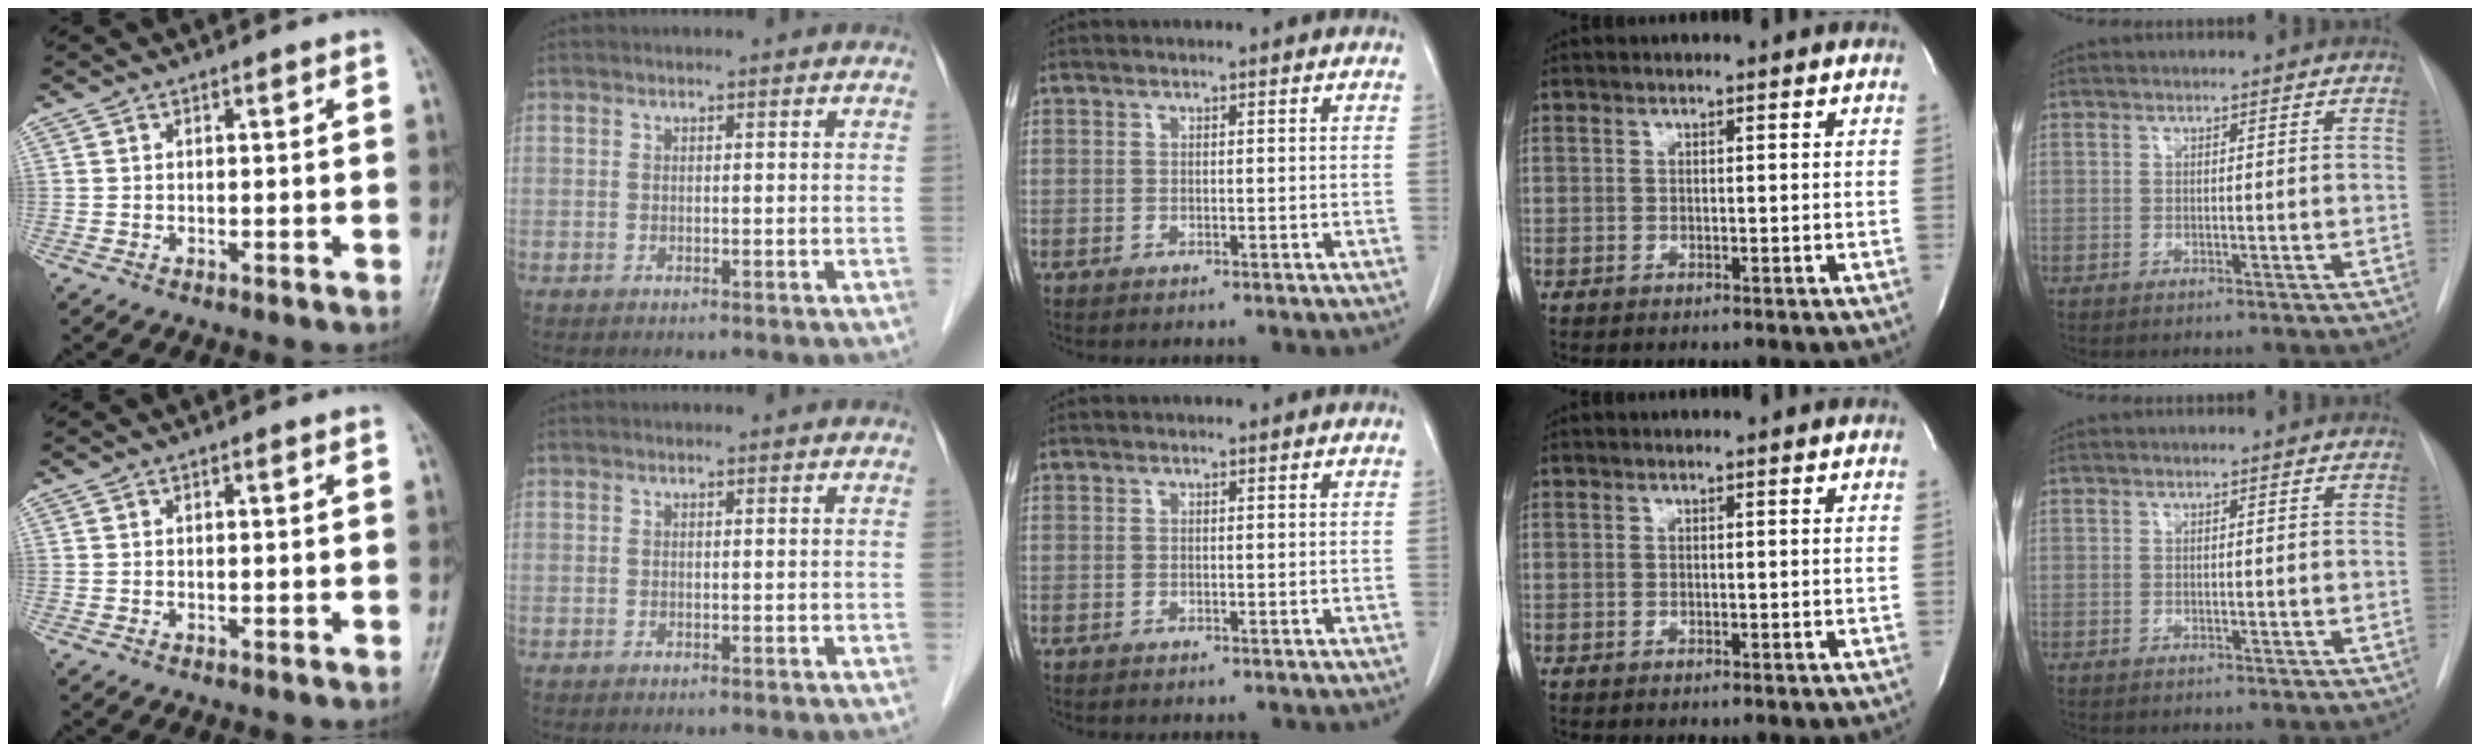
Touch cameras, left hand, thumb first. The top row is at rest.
{}